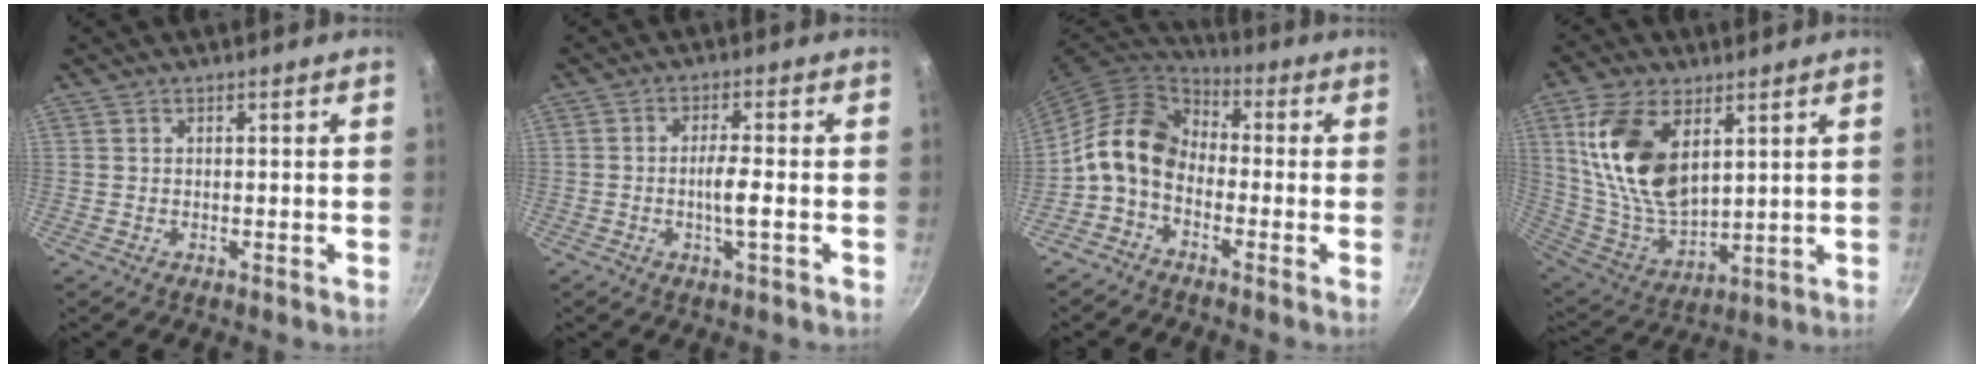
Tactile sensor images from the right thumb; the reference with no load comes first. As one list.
[{"total": 4.3, "force": [-1.2, 0.7, 4.0], "torque": [-0.077, 0.012, -0.023]}, {"total": 12.0, "force": [-2.2, 8.7, 7.9], "torque": [-0.128, 0.049, -0.067]}, {"total": 18.5, "force": [6.3, 10.4, 13.9], "torque": [-0.252, -0.036, 0.136]}]